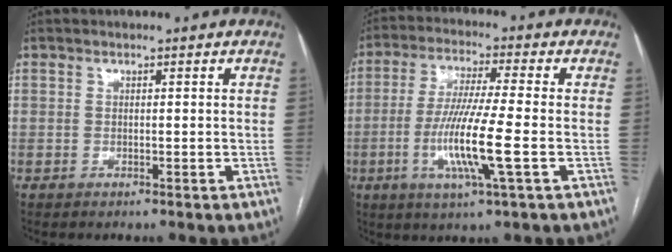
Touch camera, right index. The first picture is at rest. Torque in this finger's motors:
{"motor_torque": [1.51, -0.13, 0.43, 0.20]}